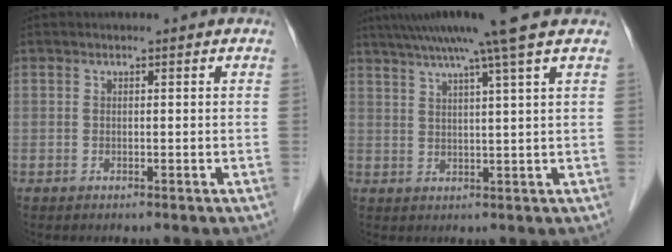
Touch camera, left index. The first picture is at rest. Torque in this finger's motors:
{"motor_torque": [0.97, -1.00, 0.66, 0.16]}